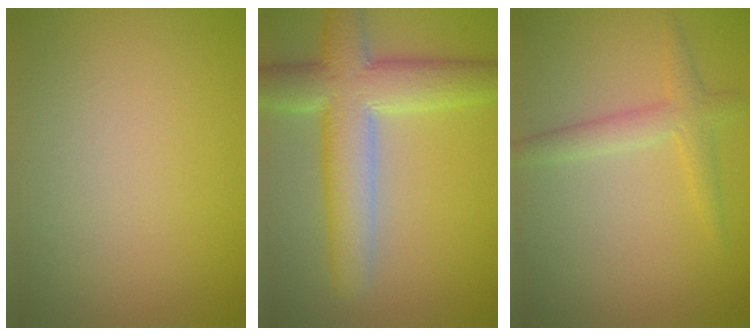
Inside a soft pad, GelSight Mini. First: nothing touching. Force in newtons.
{"total": 7.8, "press": 7.8, "slide": 0.2}
{"total": 2.3, "press": 2.3, "slide": 0.1}